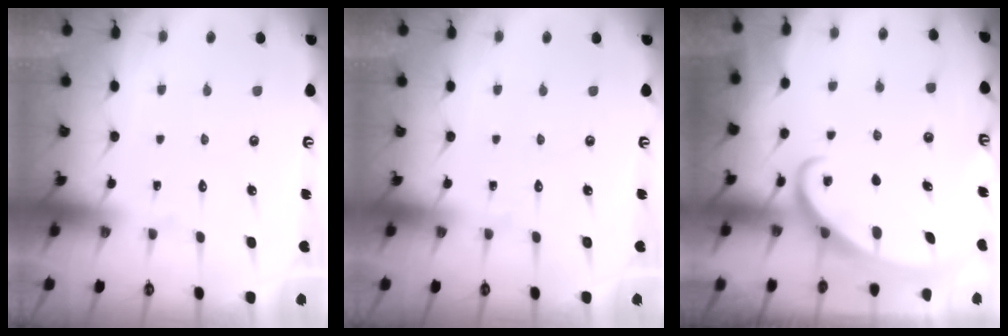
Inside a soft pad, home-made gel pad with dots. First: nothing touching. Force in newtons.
{"total": 0.0}
{"total": 2.5, "press": 2.5, "slide": 0.4}